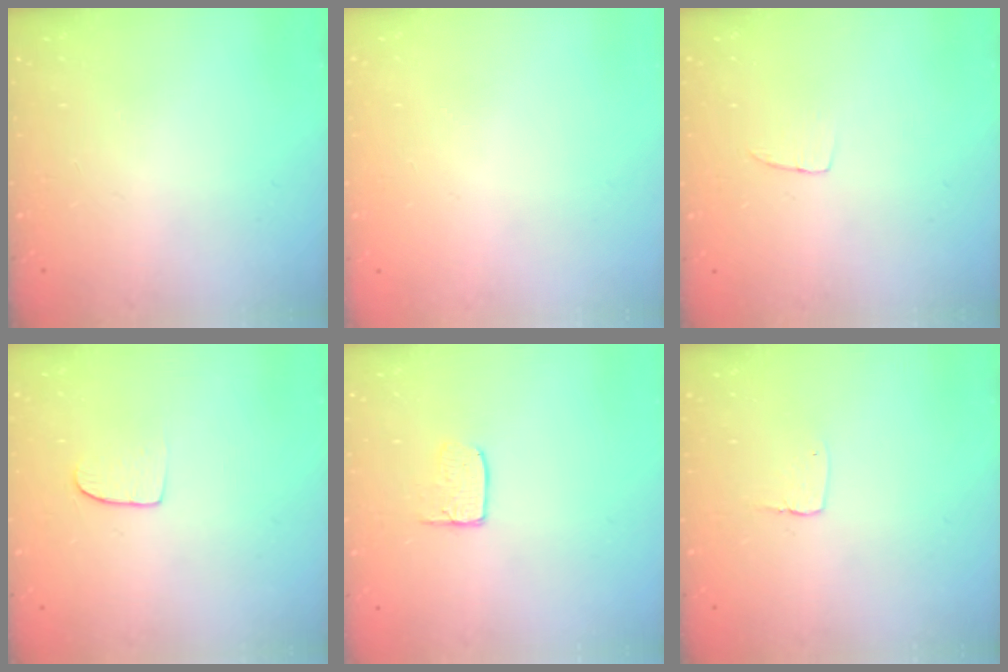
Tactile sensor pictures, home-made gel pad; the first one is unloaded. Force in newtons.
{"total": 0.0}
{"total": 3.2, "press": 3.2, "slide": 0.2}
{"total": 6.4, "press": 6.3, "slide": 0.4}
{"total": 4.7, "press": 4.7, "slide": 0.4}
{"total": 2.9, "press": 2.9, "slide": 0.2}